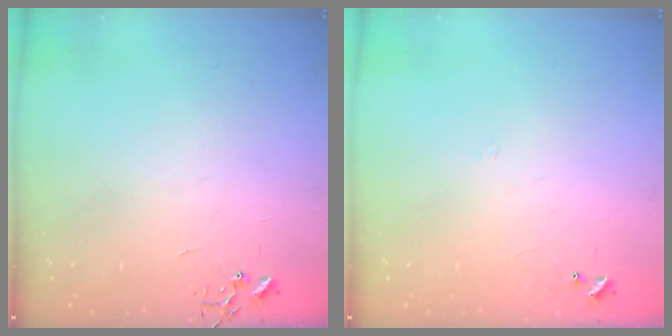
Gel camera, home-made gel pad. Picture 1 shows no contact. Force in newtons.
{"total": 3.8, "press": 3.8, "slide": 0.5}